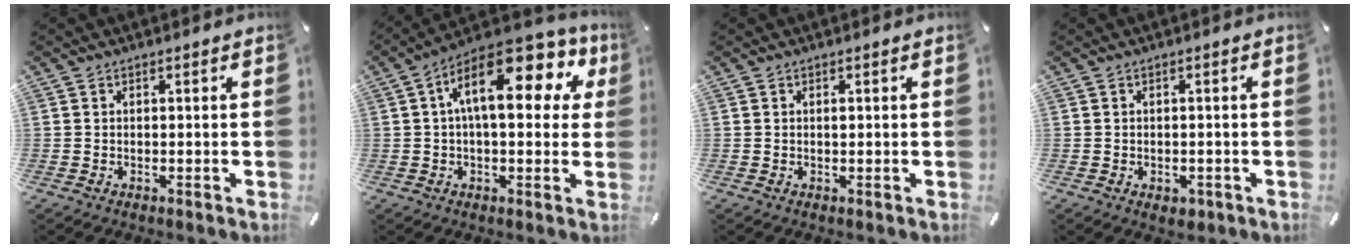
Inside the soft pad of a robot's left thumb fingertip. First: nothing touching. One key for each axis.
{"total": 17.7, "fx": 6.0, "fy": 8.0, "fz": 14.6, "tx": -0.235, "ty": -0.025, "tz": 0.099}
{"total": 0.6, "fx": 0.1, "fy": 0.3, "fz": 0.5, "tx": -0.011, "ty": -0.002, "tz": 0.003}
{"total": 2.0, "fx": -0.9, "fy": 1.6, "fz": 1.0, "tx": -0.017, "ty": 0.004, "tz": -0.016}